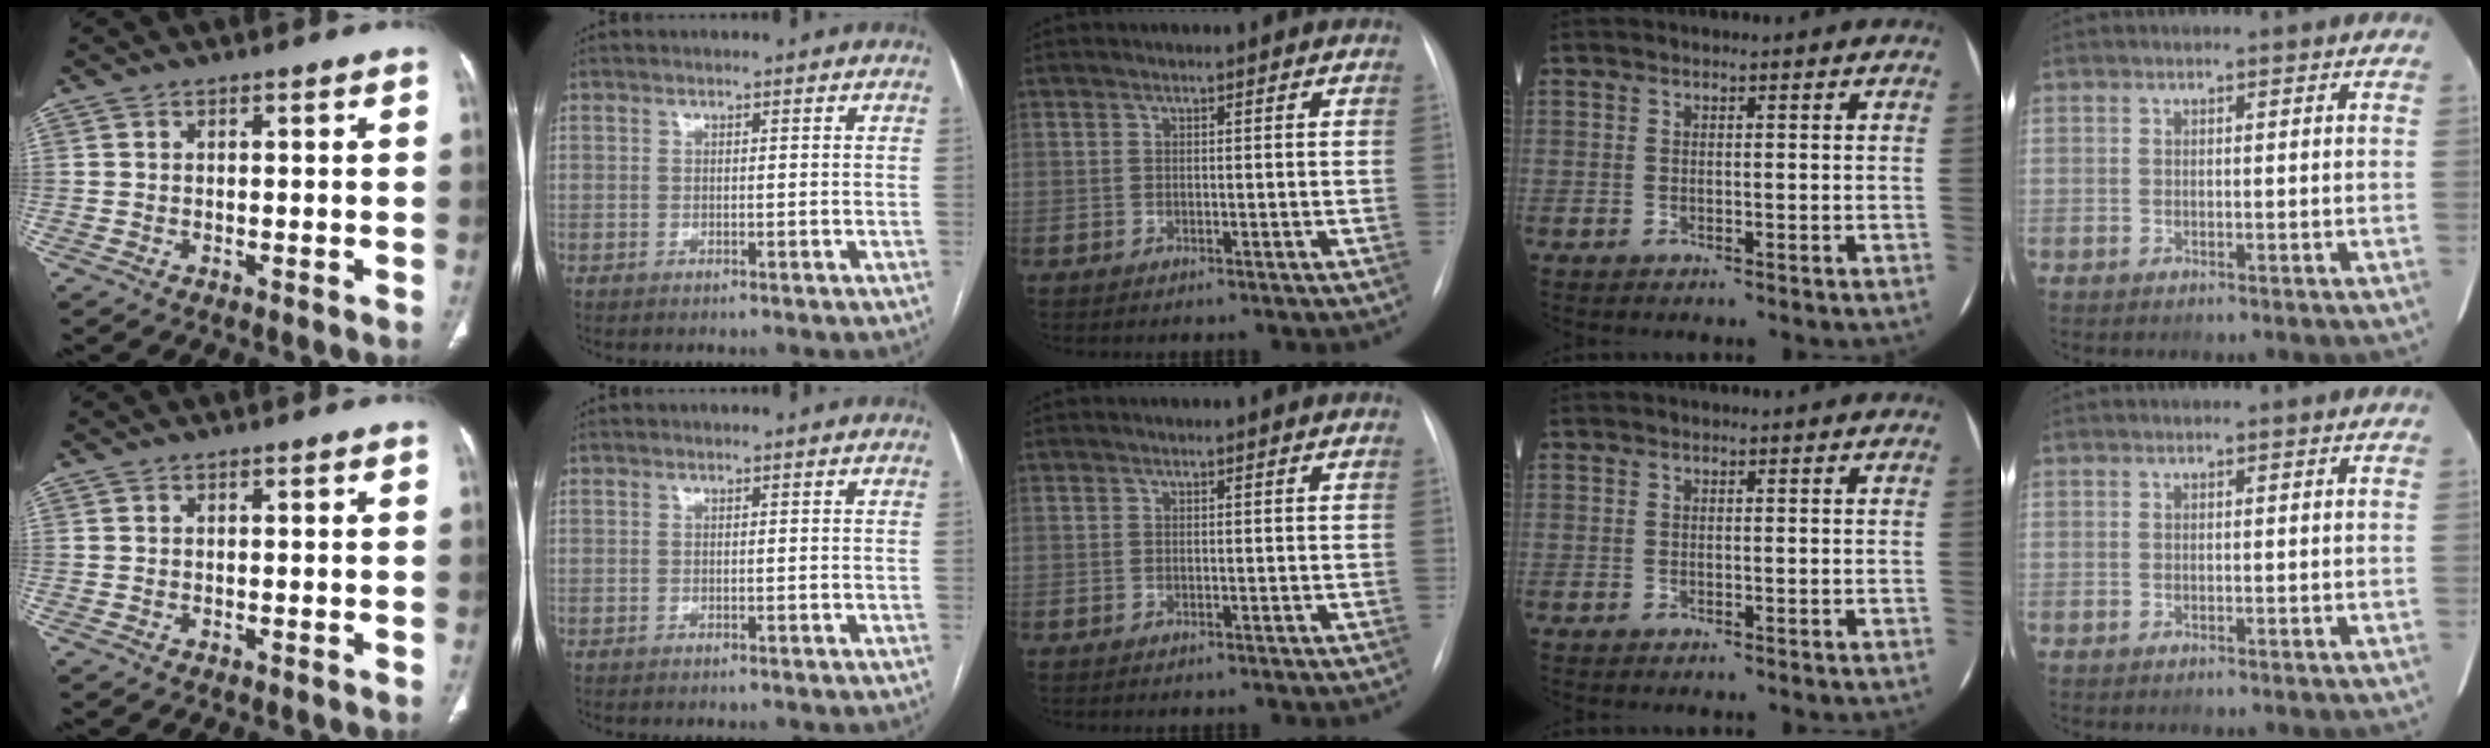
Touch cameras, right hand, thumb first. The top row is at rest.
{}